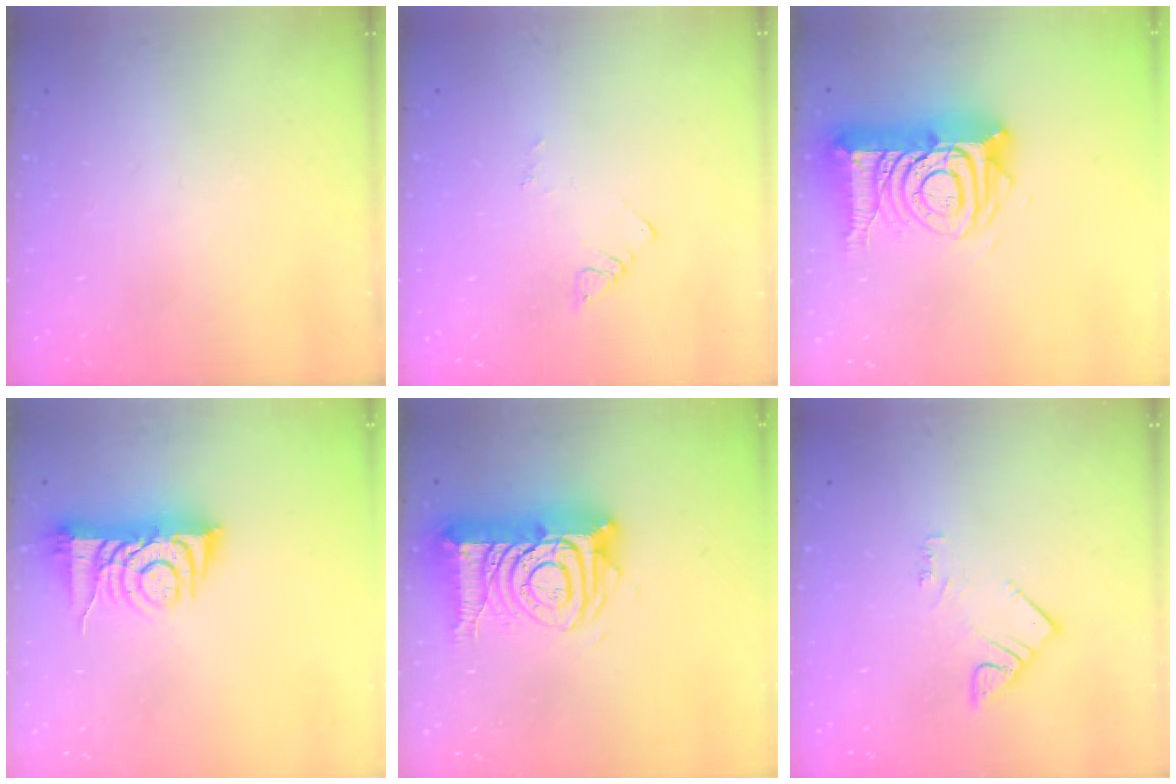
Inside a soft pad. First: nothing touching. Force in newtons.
{"total": 3.2, "press": 3.2, "slide": 0.3}
{"total": 18.4, "press": 18.2, "slide": 2.0}
{"total": 8.4, "press": 8.3, "slide": 0.9}
{"total": 18.4, "press": 18.2, "slide": 2.0}
{"total": 3.1, "press": 3.0, "slide": 0.4}